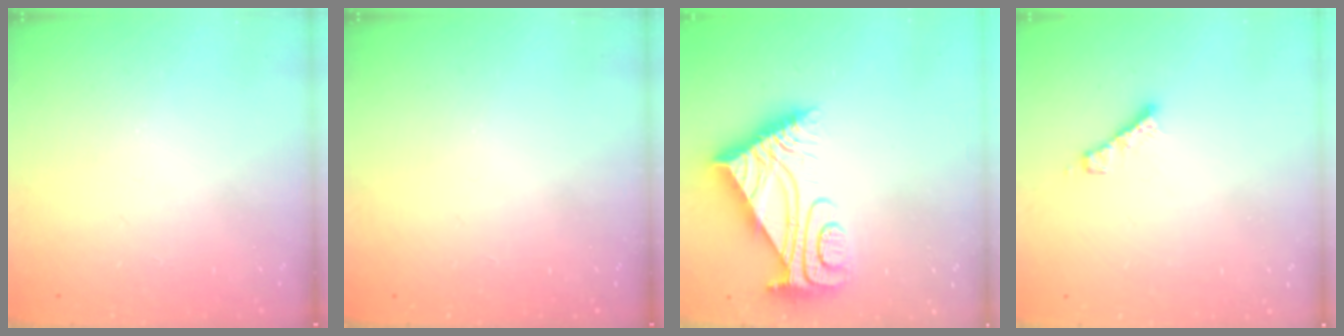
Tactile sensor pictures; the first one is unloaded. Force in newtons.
{"total": 0.0}
{"total": 8.7, "press": 8.7, "slide": 0.5}
{"total": 4.0, "press": 4.0, "slide": 0.2}